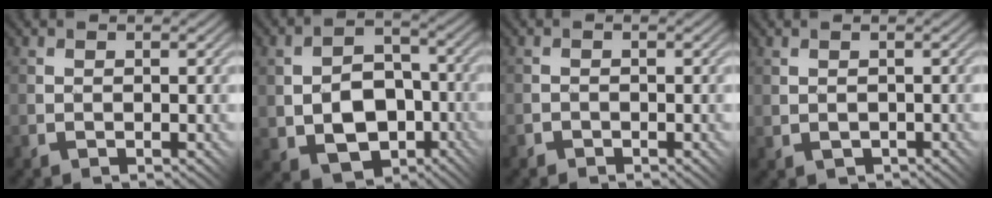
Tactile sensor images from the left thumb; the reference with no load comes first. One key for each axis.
{"total": 10.5, "fx": -3.0, "fy": 7.4, "fz": 6.8, "tx": -0.145, "ty": -0.024, "tz": -0.047}
{"total": 0.9, "fx": -0.8, "fy": 0.4, "fz": -0.3, "tx": 0.009, "ty": 0.006, "tz": -0.014}
{"total": 1.2, "fx": -0.2, "fy": 0.9, "fz": 0.6, "tx": -0.018, "ty": -0.006, "tz": -0.001}